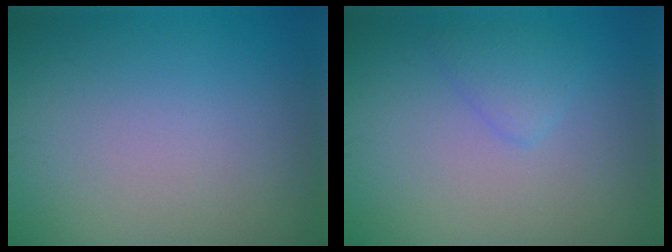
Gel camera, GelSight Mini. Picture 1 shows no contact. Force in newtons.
{"total": 1.6, "press": 1.6, "slide": 0.1}